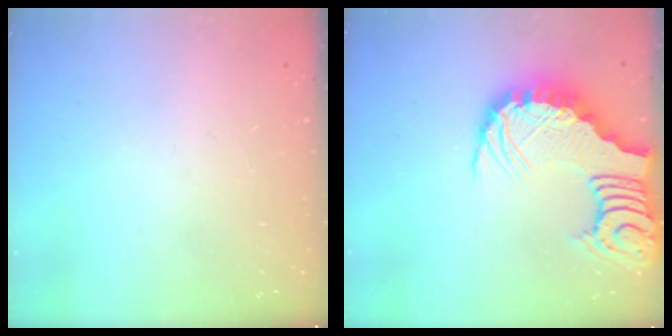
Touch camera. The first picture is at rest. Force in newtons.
{"total": 7.5, "press": 7.5, "slide": 1.0}